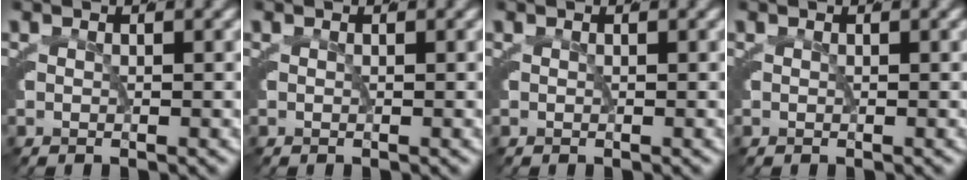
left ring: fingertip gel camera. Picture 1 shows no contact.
{"total": 0.0}
{"total": 0.0}
{"total": 0.0}